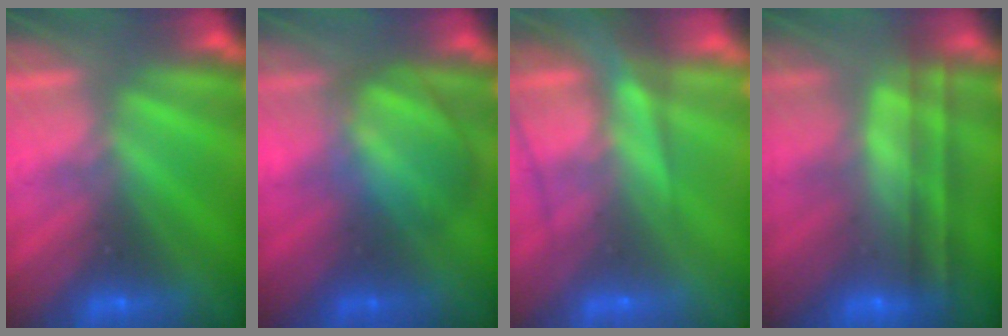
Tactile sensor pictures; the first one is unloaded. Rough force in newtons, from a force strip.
{"total": 2.9}
{"total": 7.4}
{"total": 8.6}